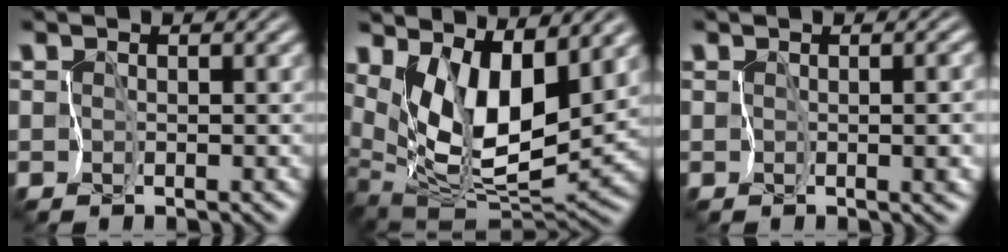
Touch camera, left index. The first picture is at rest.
{"total": 10.4, "force": [3.7, 4.6, 8.5], "torque": [-0.148, -0.019, 0.065]}
{"total": 3.5, "force": [-0.7, 1.6, 3.0], "torque": [-0.023, 0.004, 0.003]}